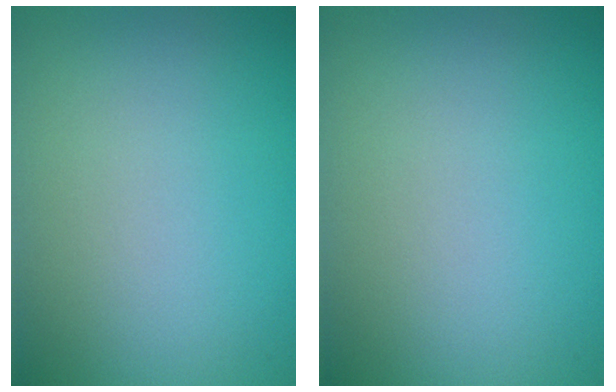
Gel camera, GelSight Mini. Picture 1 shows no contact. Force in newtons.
{"total": 0.0}